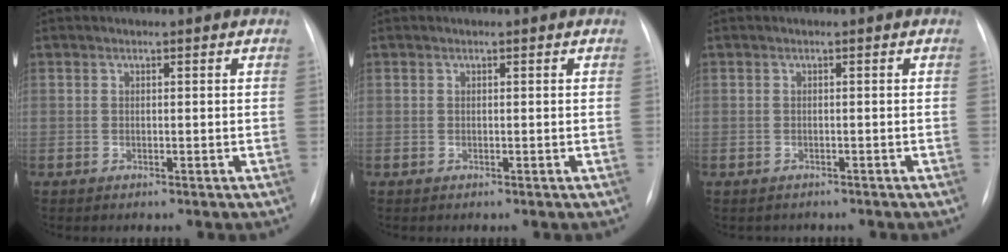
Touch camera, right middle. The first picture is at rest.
{"total": 0.0}
{"total": 1.4, "force": [-1.3, 0.6, 0.1], "torque": [-0.009, -0.003, -0.015]}